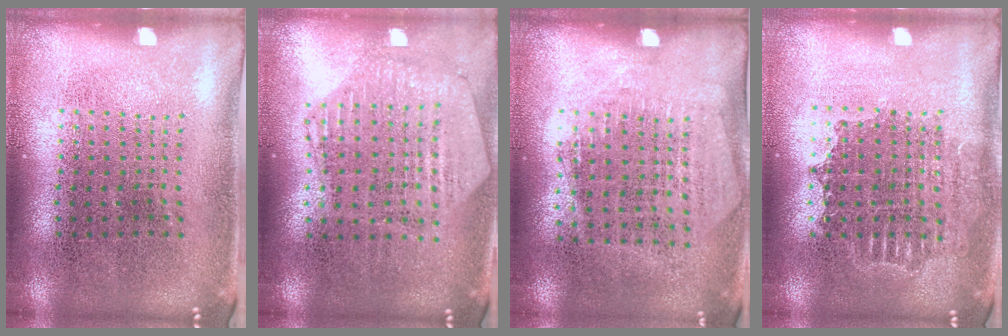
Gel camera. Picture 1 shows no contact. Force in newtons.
{"total": 1.3, "press": 1.2, "slide": 0.2}
{"total": 1.3, "press": 1.2, "slide": 0.6}
{"total": 1.4, "press": 1.2, "slide": 0.7}